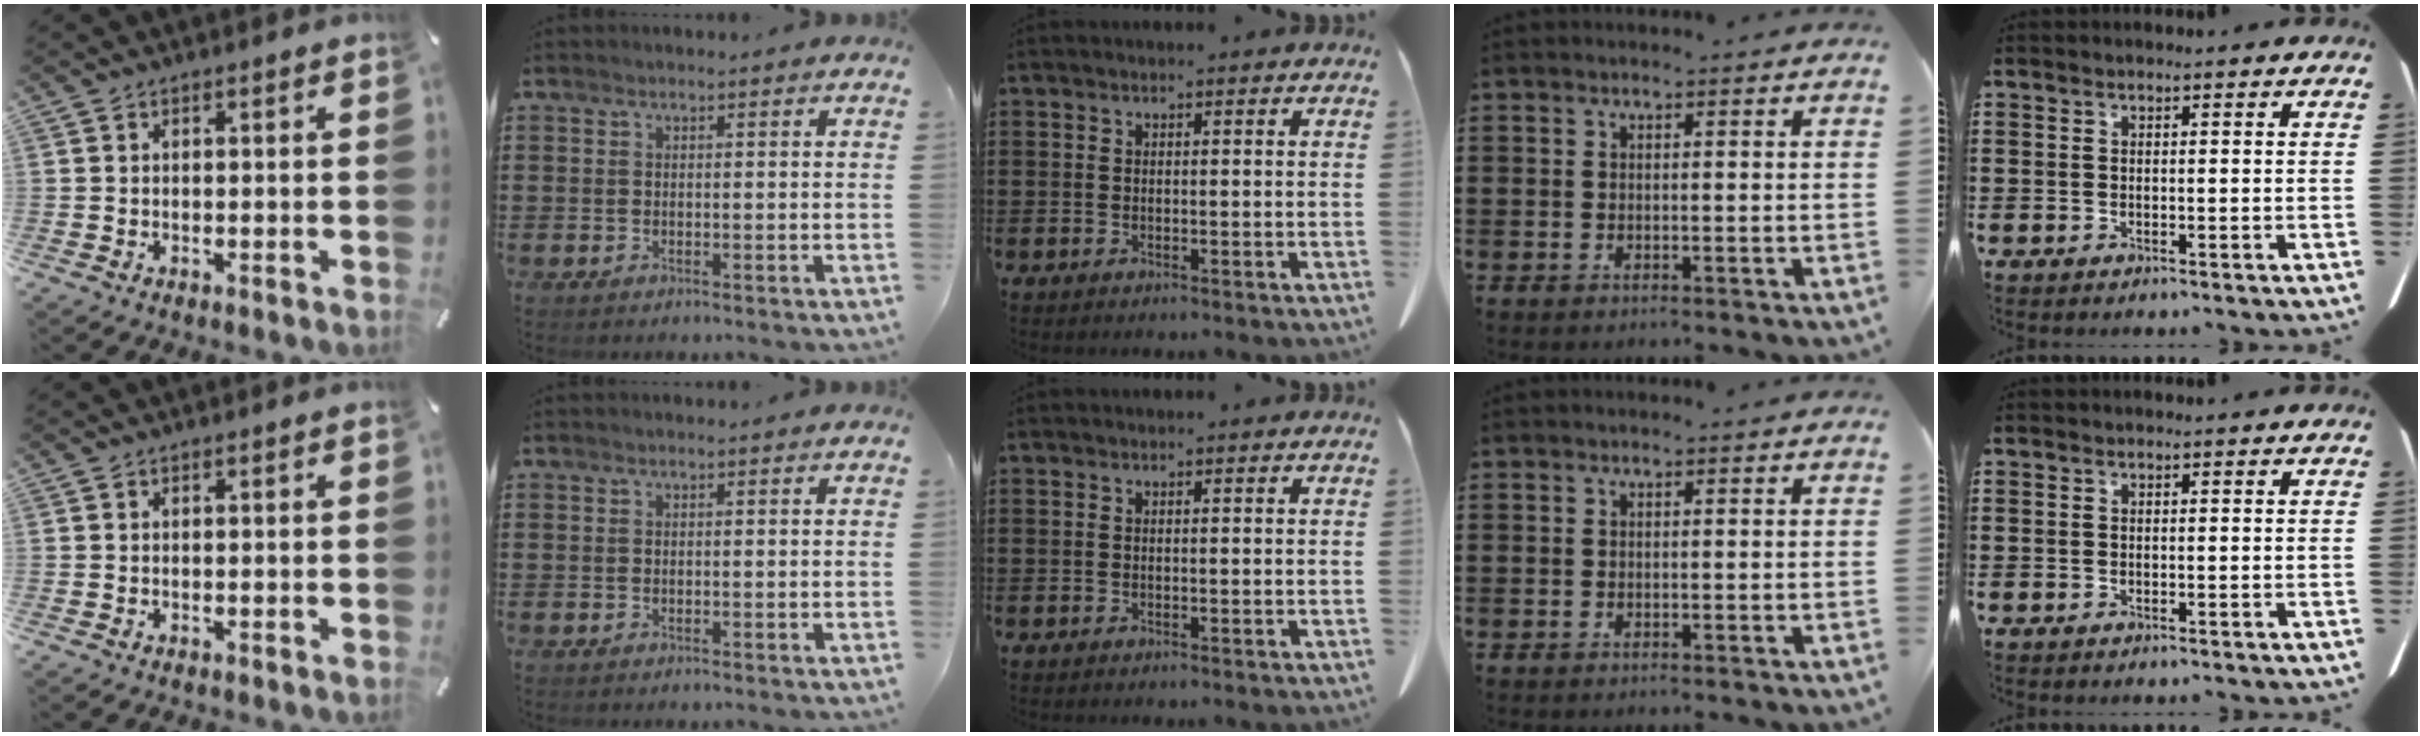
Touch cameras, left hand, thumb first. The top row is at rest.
{}